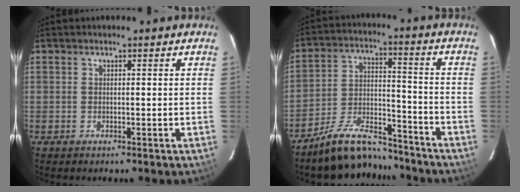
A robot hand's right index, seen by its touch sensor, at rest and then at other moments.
{"total": 13.5, "force": [-11.7, 4.3, 5.1], "torque": [-0.109, 0.021, -0.190]}